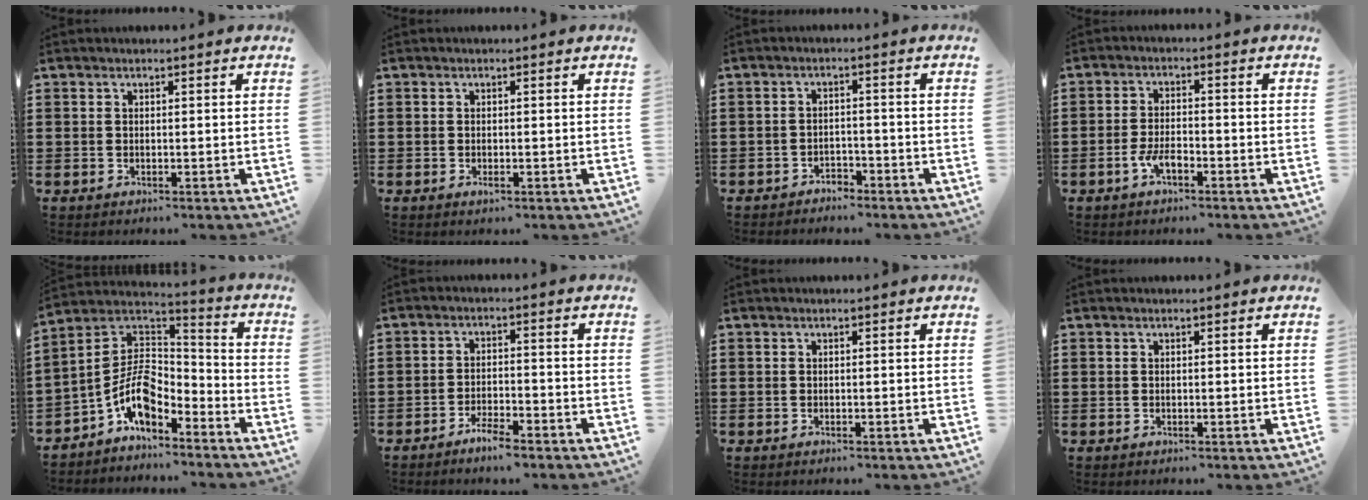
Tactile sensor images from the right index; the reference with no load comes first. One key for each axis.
{"total": 0.7, "fx": -0.3, "fy": 0.2, "fz": 0.6, "tx": -0.013, "ty": -0.005, "tz": -0.004}
{"total": 2.3, "fx": -2.3, "fy": 0.3, "fz": 0.0, "tx": -0.009, "ty": -0.001, "tz": -0.050}
{"total": 3.8, "fx": -2.0, "fy": 1.4, "fz": 2.9, "tx": -0.063, "ty": 0.001, "tz": -0.041}
{"total": 8.7, "fx": -4.8, "fy": 4.5, "fz": 5.7, "tx": -0.142, "ty": -0.012, "tz": -0.104}
{"total": 3.3, "fx": -3.0, "fy": 0.3, "fz": 1.3, "tx": -0.032, "ty": 0.003, "tz": -0.060}
{"total": 0.0}
{"total": 0.0}